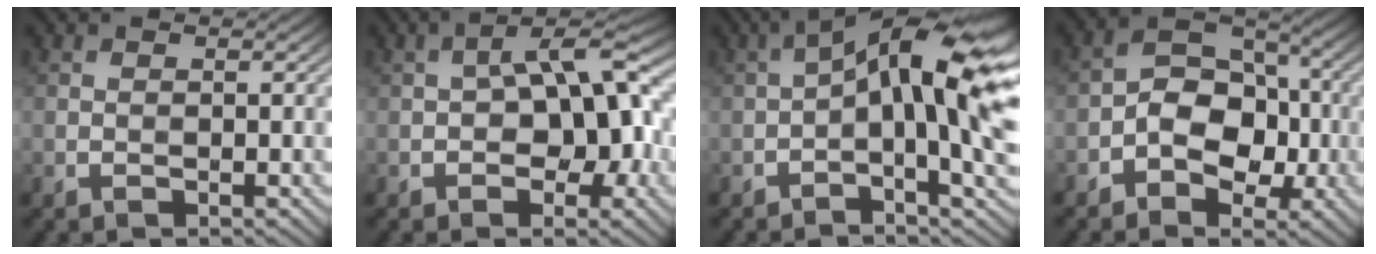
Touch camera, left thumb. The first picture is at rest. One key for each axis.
{"total": 9.7, "fx": -0.6, "fy": 5.3, "fz": 8.1, "tx": -0.099, "ty": 0.021, "tz": -0.019}
{"total": 15.4, "fx": 1.3, "fy": 4.6, "fz": 14.6, "tx": -0.235, "ty": 0.021, "tz": 0.012}
{"total": 8.2, "fx": -2.4, "fy": 5.6, "fz": 5.5, "tx": -0.084, "ty": 0.004, "tz": -0.052}